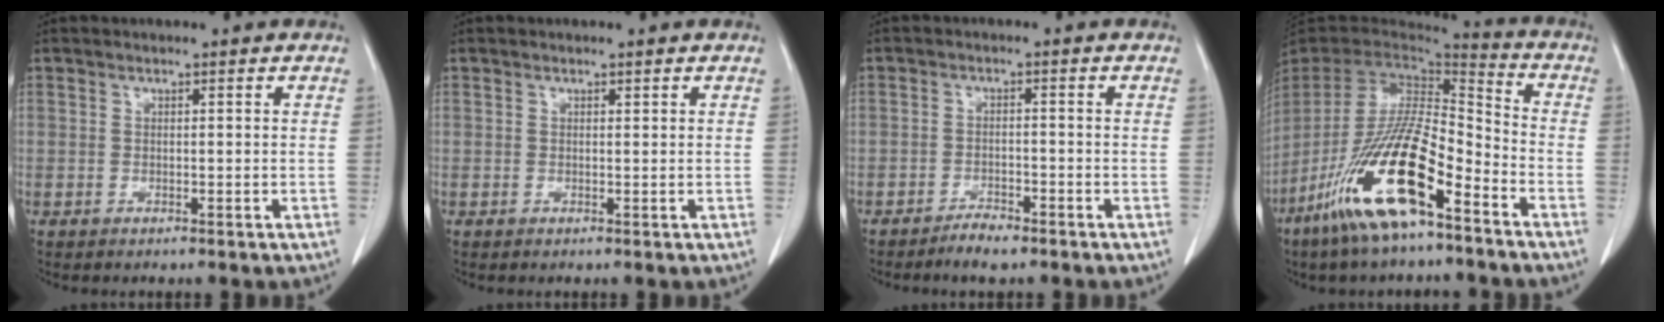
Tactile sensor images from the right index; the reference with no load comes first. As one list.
[{"total": 0.0}, {"total": 3.0, "force": [-2.5, 0.6, 1.6], "torque": [-0.029, -0.001, -0.042]}, {"total": 18.0, "force": [-10.0, 3.5, 14.5], "torque": [-0.301, -0.035, -0.186]}]